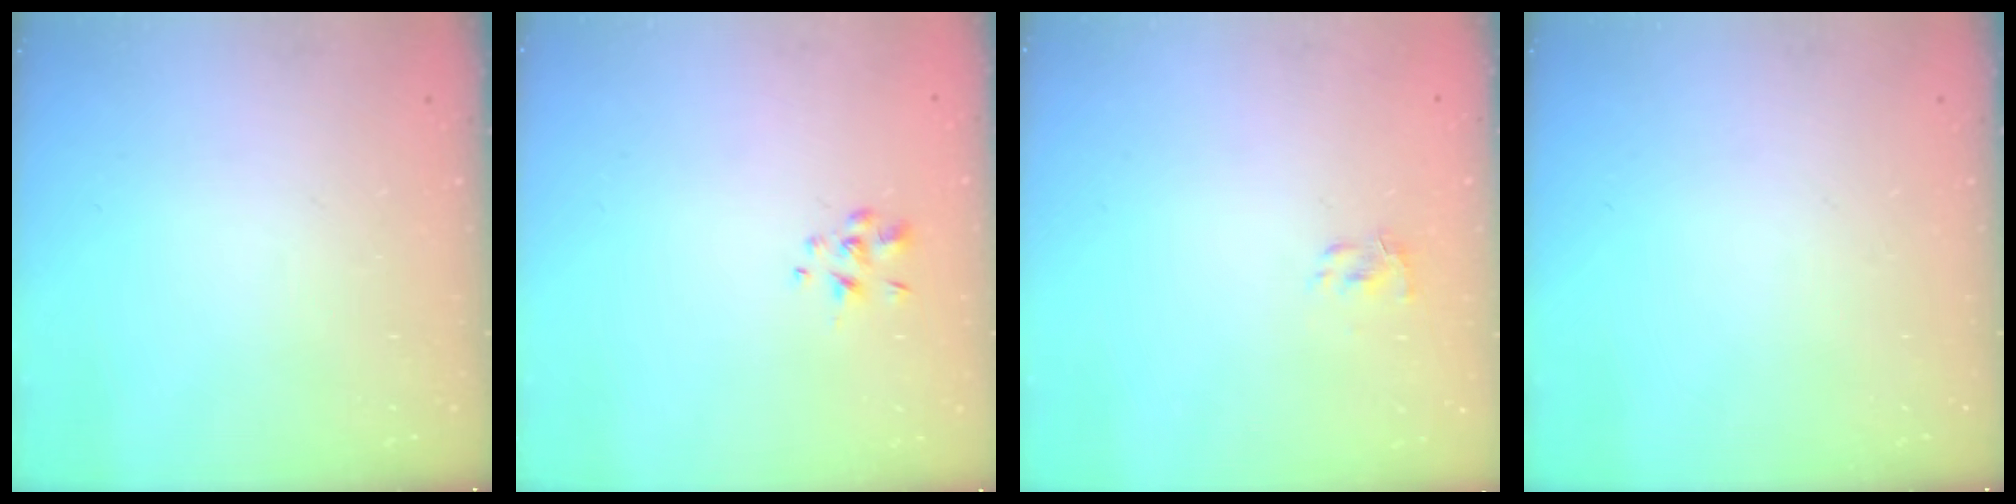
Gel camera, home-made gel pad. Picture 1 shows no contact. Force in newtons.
{"total": 1.6, "press": 1.5, "slide": 0.6}
{"total": 1.4, "press": 1.3, "slide": 0.6}
{"total": 0.0}